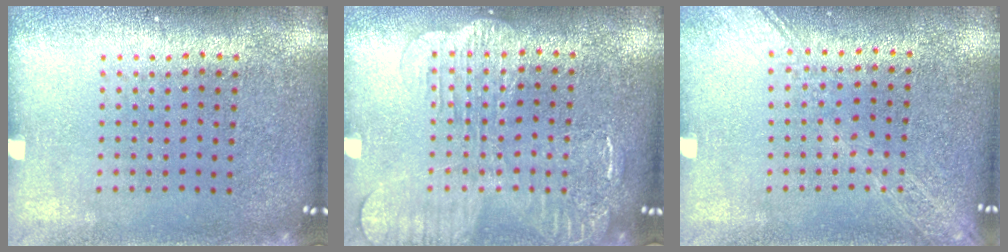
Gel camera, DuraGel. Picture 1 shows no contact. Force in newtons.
{"total": 2.0, "press": 2.0, "slide": 0.4}
{"total": 1.6, "press": 1.5, "slide": 0.6}